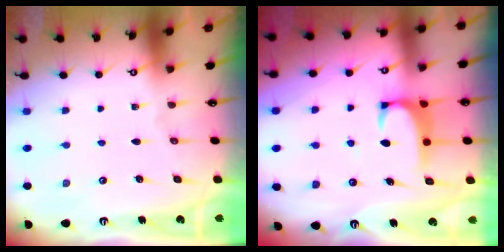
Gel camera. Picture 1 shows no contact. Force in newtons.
{"total": 2.1, "press": 2.0, "slide": 0.3}